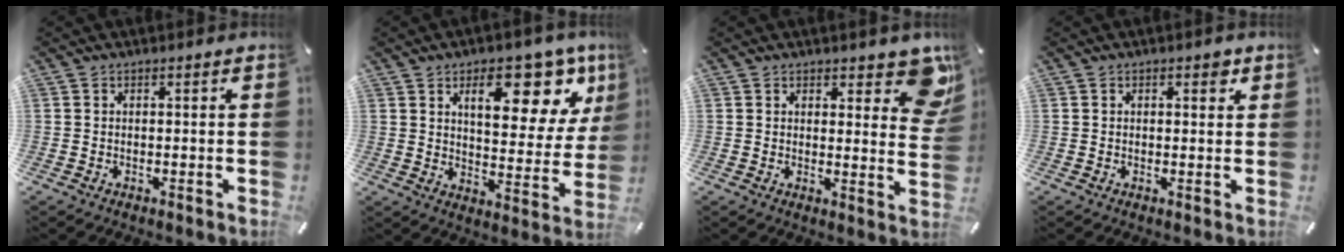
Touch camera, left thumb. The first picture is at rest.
{"total": 17.8, "force": [9.7, 8.6, 12.2], "torque": [-0.153, -0.057, 0.152]}
{"total": 9.9, "force": [6.4, 4.4, 6.2], "torque": [-0.053, -0.050, 0.107]}
{"total": 1.9, "force": [0.7, 1.1, 1.4], "torque": [-0.013, -0.001, 0.007]}